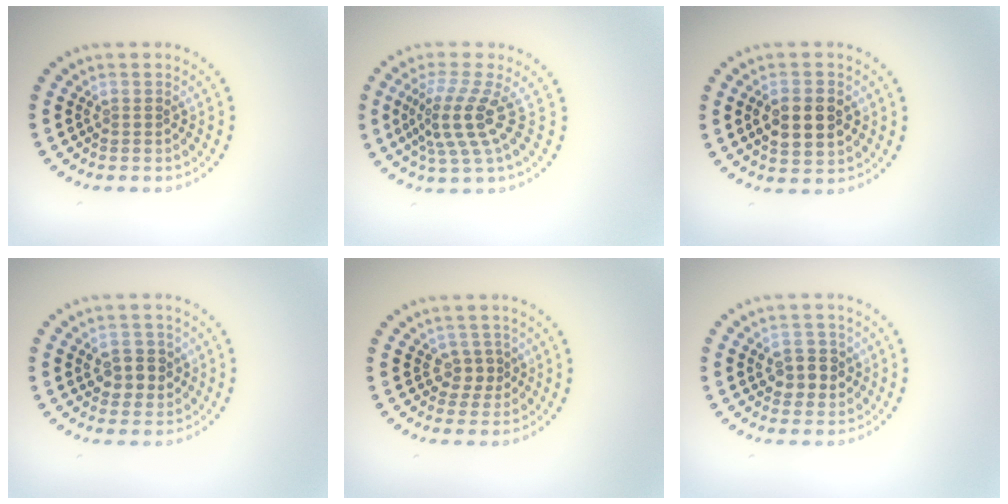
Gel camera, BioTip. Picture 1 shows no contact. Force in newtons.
{"total": 3.9, "press": 2.8, "slide": 2.7}
{"total": 4.6, "press": 4.6, "slide": 0.3}
{"total": 2.9, "press": 2.8, "slide": 0.7}
{"total": 1.8, "press": 1.5, "slide": 1.0}
{"total": 2.8, "press": 2.8, "slide": 0.4}